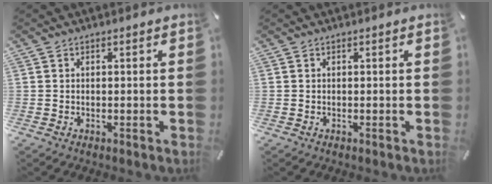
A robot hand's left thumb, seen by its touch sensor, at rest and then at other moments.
{"total": 0.0}